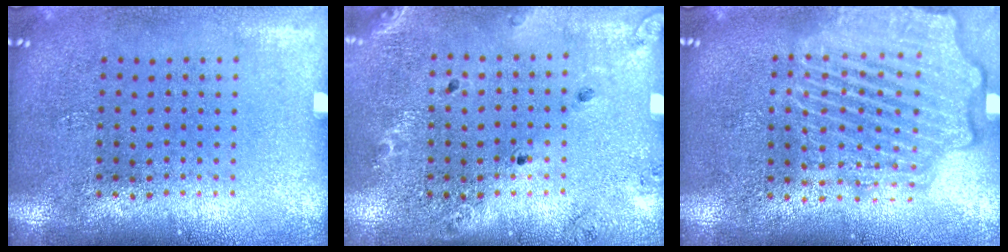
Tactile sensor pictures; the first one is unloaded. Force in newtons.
{"total": 1.3, "press": 1.3, "slide": 0.2}
{"total": 4.4, "press": 4.3, "slide": 0.5}